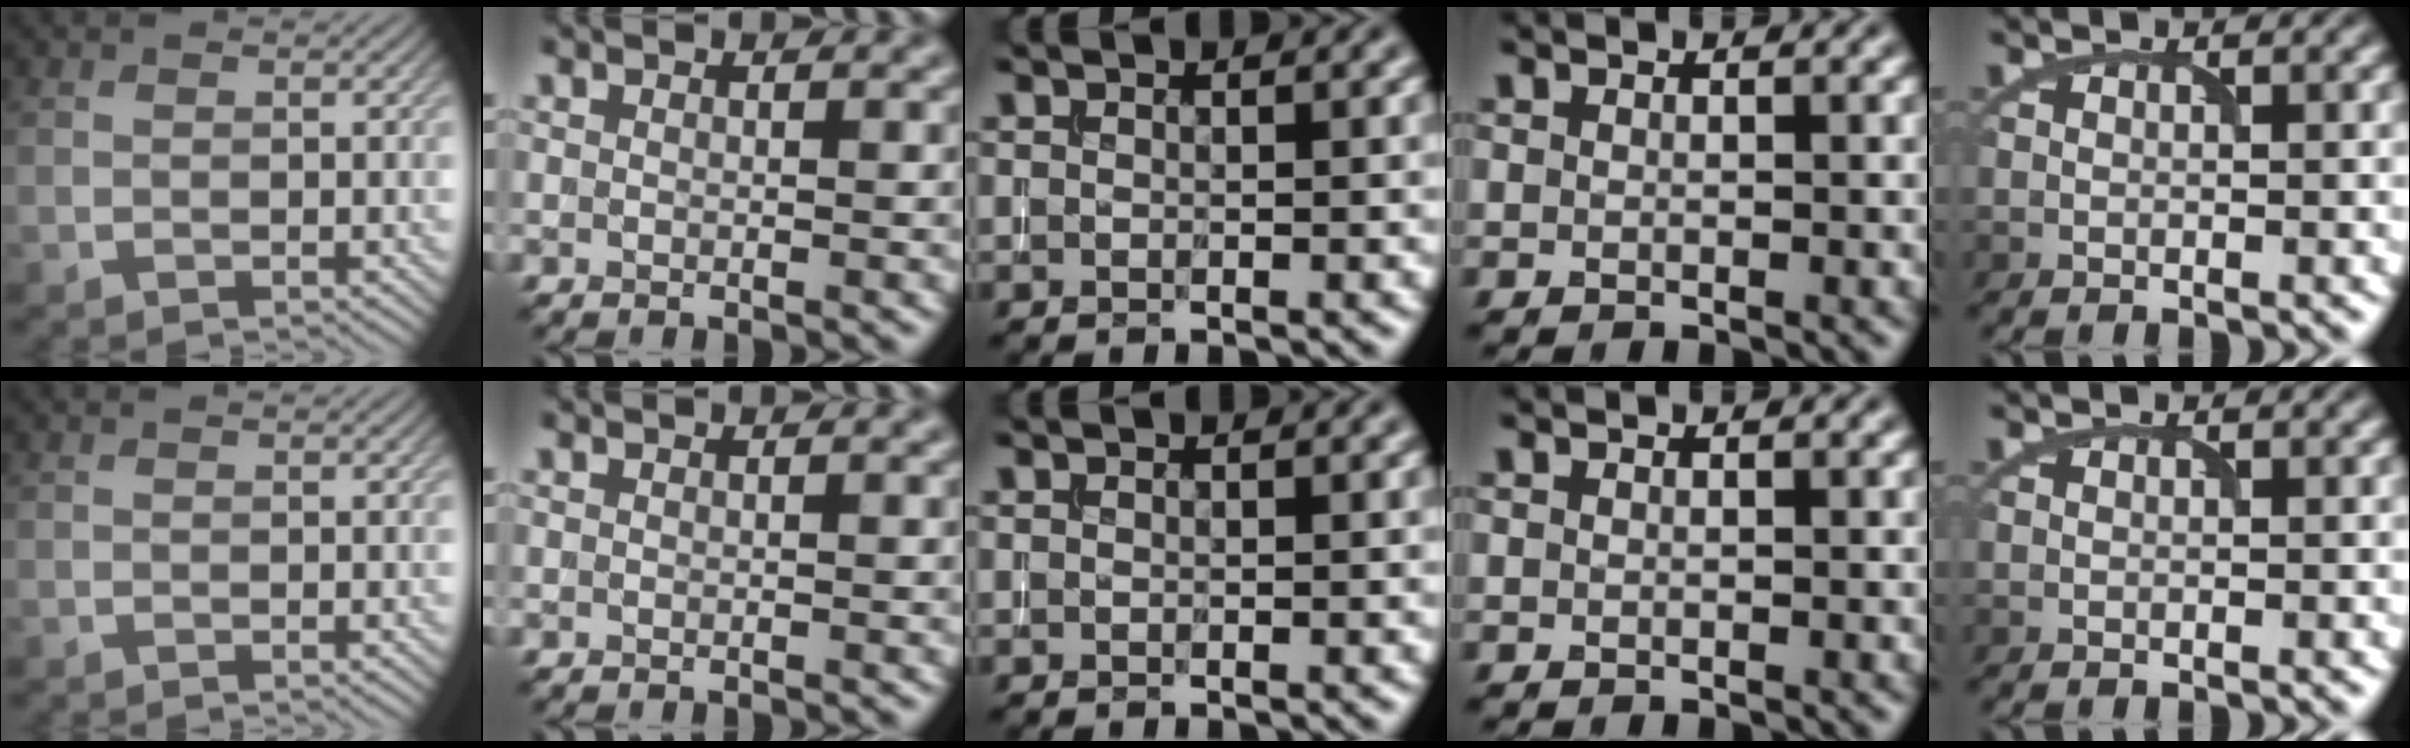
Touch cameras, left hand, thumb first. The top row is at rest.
{}